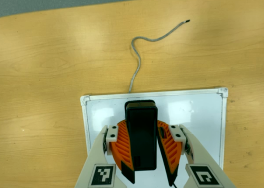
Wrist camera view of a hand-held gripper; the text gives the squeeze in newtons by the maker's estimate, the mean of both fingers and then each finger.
{"total": 11.8, "left": 10.4, "right": 13.2}